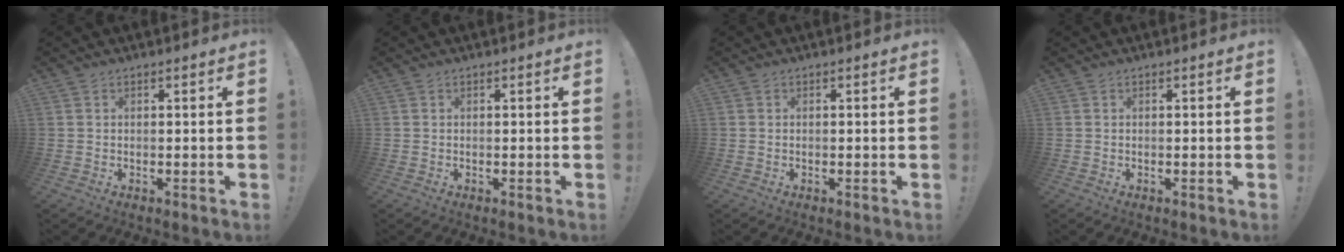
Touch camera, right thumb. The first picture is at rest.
{"total": 0.0}
{"total": 0.0}
{"total": 0.0}